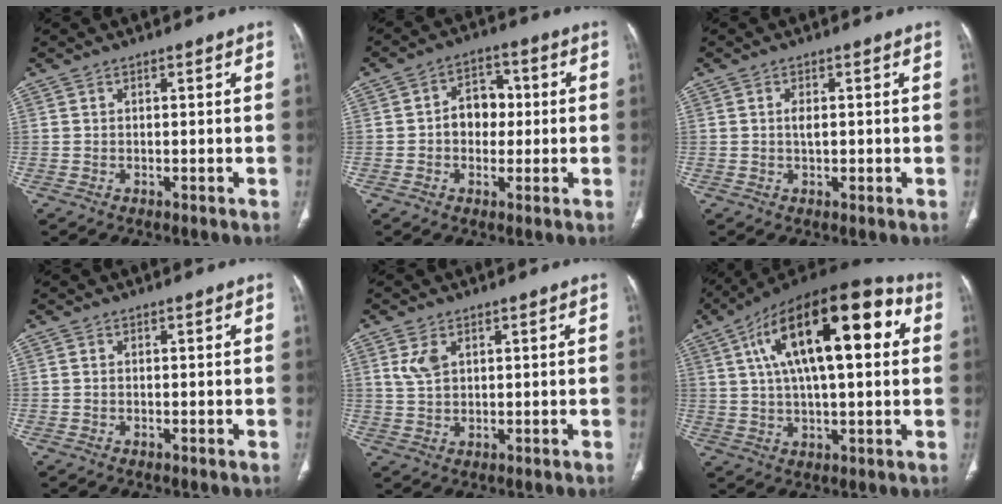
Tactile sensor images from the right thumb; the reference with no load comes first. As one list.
[{"total": 7.2, "force": [0.0, 5.6, 4.5], "torque": [-0.037, 0.019, -0.007]}, {"total": 2.1, "force": [0.2, 1.1, 1.8], "torque": [-0.032, 0.000, 0.002]}, {"total": 0.0}, {"total": 4.1, "force": [1.8, 2.5, 2.8], "torque": [-0.052, -0.003, 0.043]}, {"total": 24.9, "force": [6.8, 9.9, 21.8], "torque": [-0.348, 0.028, 0.099]}]